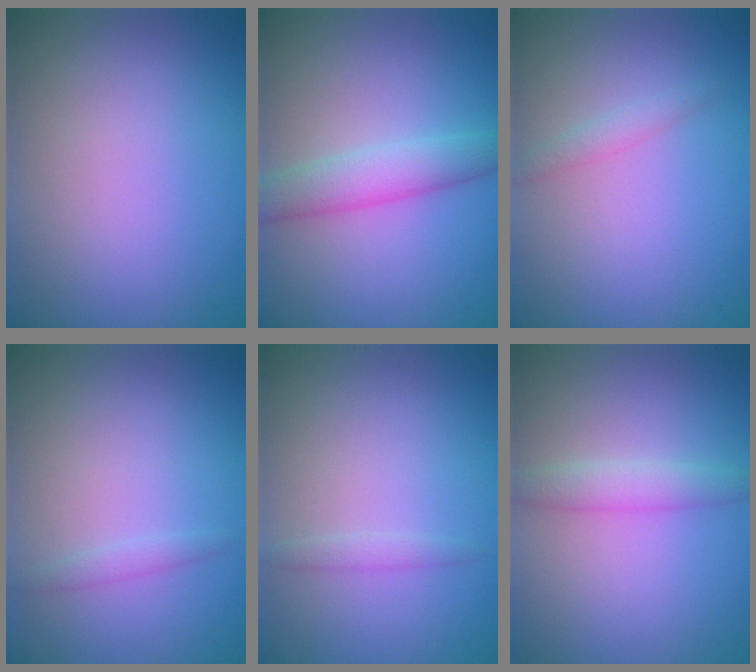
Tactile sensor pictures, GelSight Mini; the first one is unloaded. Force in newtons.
{"total": 3.3, "press": 3.3, "slide": 0.1}
{"total": 1.0, "press": 1.0, "slide": 0.0}
{"total": 0.9, "press": 0.9, "slide": 0.0}
{"total": 0.8, "press": 0.8, "slide": 0.0}
{"total": 2.0, "press": 2.0, "slide": 0.2}